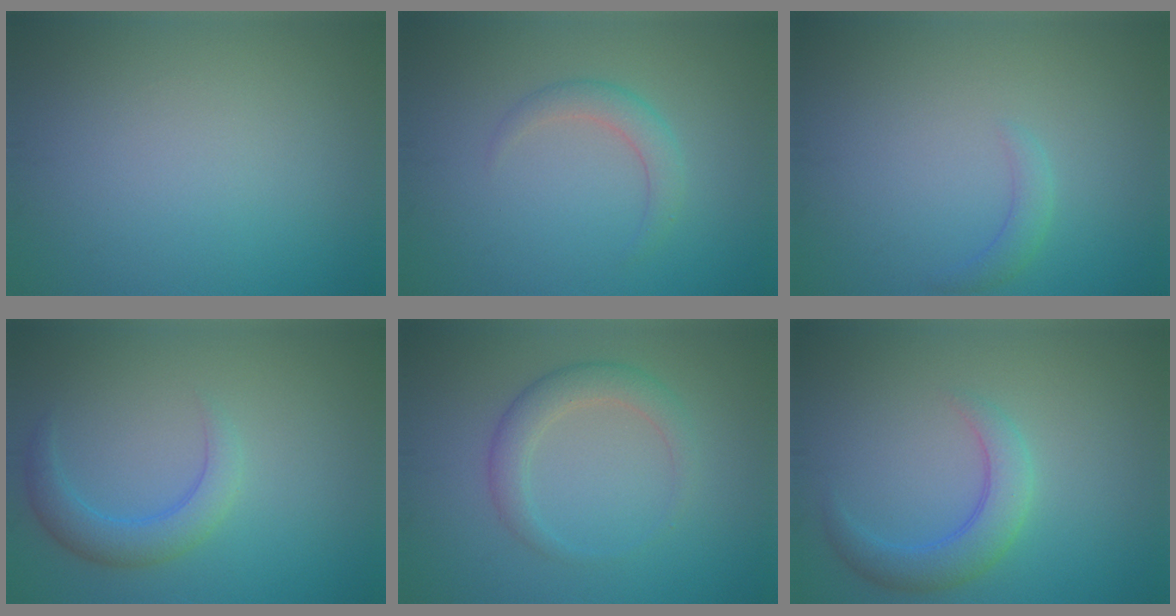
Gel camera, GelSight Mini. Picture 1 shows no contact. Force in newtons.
{"total": 2.0, "press": 2.0, "slide": 0.2}
{"total": 1.4, "press": 1.4, "slide": 0.1}
{"total": 3.0, "press": 3.0, "slide": 0.2}
{"total": 2.9, "press": 2.9, "slide": 0.1}
{"total": 3.4, "press": 3.4, "slide": 0.1}